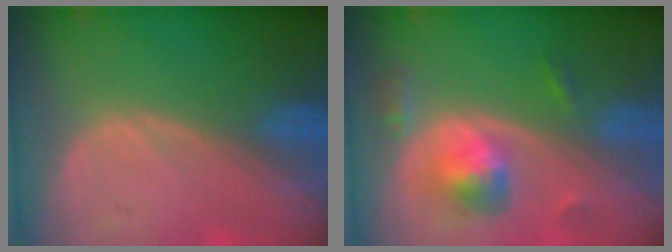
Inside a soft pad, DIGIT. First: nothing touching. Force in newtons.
{"total": 5.7, "press": 5.2, "slide": 2.4}